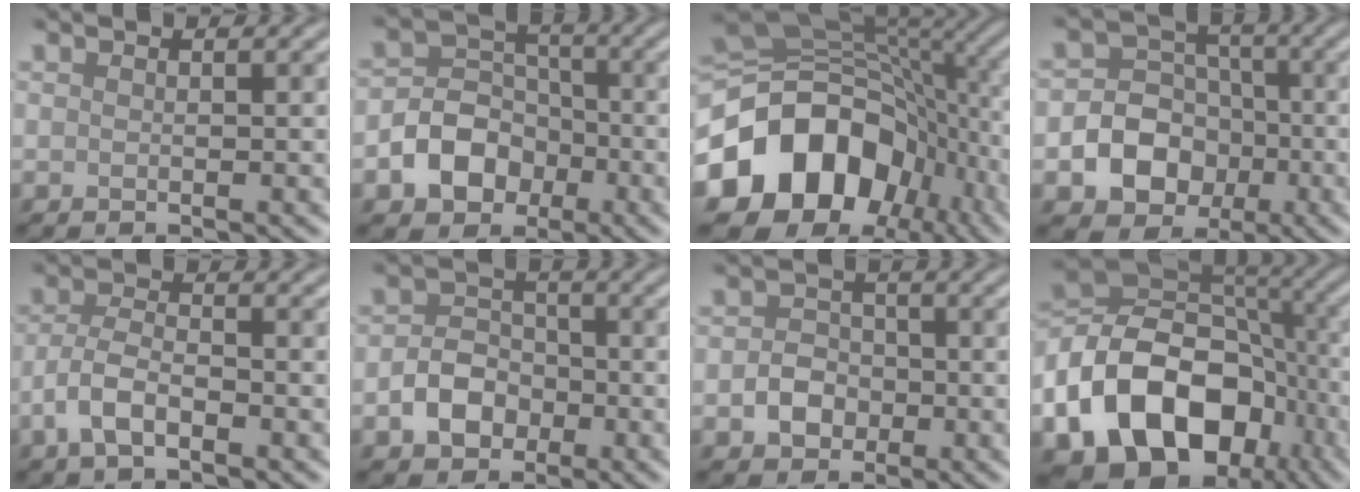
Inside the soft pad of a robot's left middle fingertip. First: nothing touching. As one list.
[{"total": 5.6, "force": [-2.1, 4.5, 2.7], "torque": [-0.027, 0.000, -0.053]}, {"total": 15.5, "force": [-5.4, 12.0, 8.2], "torque": [-0.157, -0.010, -0.106]}, {"total": 7.6, "force": [-2.3, 6.6, 3.0], "torque": [-0.031, 0.005, -0.061]}, {"total": 3.4, "force": [-1.6, 1.5, 2.6], "torque": [-0.054, 0.002, -0.037]}, {"total": 3.6, "force": [-1.4, 2.8, 1.8], "torque": [-0.027, 0.005, -0.028]}, {"total": 2.8, "force": [-0.9, 2.4, 1.2], "torque": [-0.016, 0.001, -0.019]}, {"total": 17.7, "force": [-7.1, 13.1, 9.5], "torque": [-0.188, -0.005, -0.117]}]